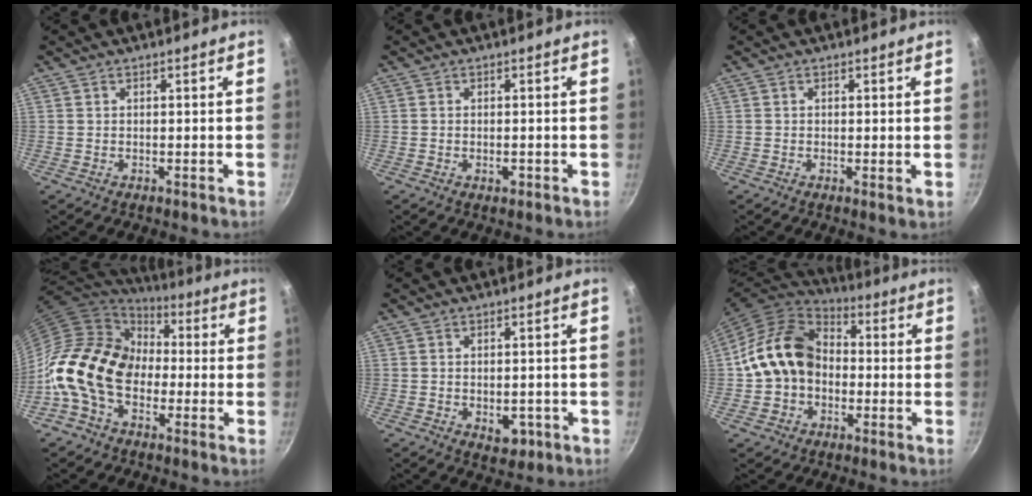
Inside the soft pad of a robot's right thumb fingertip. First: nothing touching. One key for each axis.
{"total": 1.4, "fx": -0.5, "fy": 0.8, "fz": 1.1, "tx": -0.017, "ty": 0.001, "tz": -0.009}
{"total": 0.8, "fx": 0.2, "fy": 0.3, "fz": 0.8, "tx": -0.012, "ty": -0.004, "tz": 0.001}
{"total": 18.9, "fx": -2.8, "fy": 13.4, "fz": 13.0, "tx": -0.215, "ty": 0.044, "tz": -0.071}
{"total": 4.4, "fx": -1.3, "fy": 2.9, "fz": 3.1, "tx": -0.025, "ty": 0.004, "tz": -0.012}
{"total": 15.0, "fx": -0.8, "fy": 11.8, "fz": 9.2, "tx": -0.138, "ty": 0.040, "tz": -0.027}